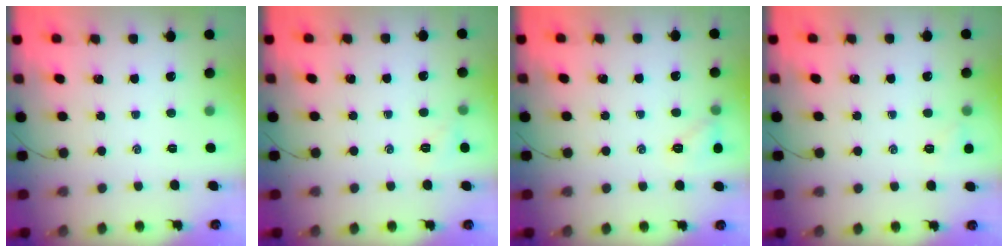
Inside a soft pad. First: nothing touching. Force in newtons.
{"total": 5.0, "press": 4.8, "slide": 1.4}
{"total": 6.5, "press": 6.2, "slide": 1.7}
{"total": 4.5, "press": 4.3, "slide": 1.1}